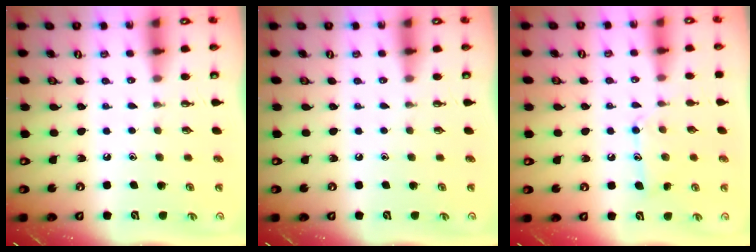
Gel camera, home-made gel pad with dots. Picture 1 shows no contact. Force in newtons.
{"total": 0.0}
{"total": 9.7, "press": 9.7, "slide": 0.5}